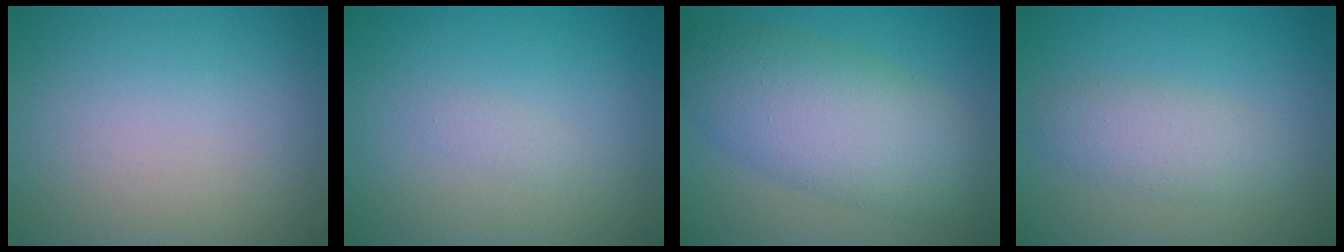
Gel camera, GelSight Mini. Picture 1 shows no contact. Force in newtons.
{"total": 0.7, "press": 0.7, "slide": 0.0}
{"total": 8.2, "press": 8.2, "slide": 0.2}
{"total": 3.0, "press": 3.0, "slide": 0.1}